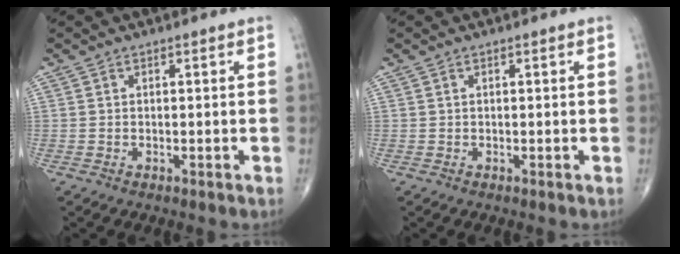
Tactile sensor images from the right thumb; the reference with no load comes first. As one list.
[{"total": 0.0}]